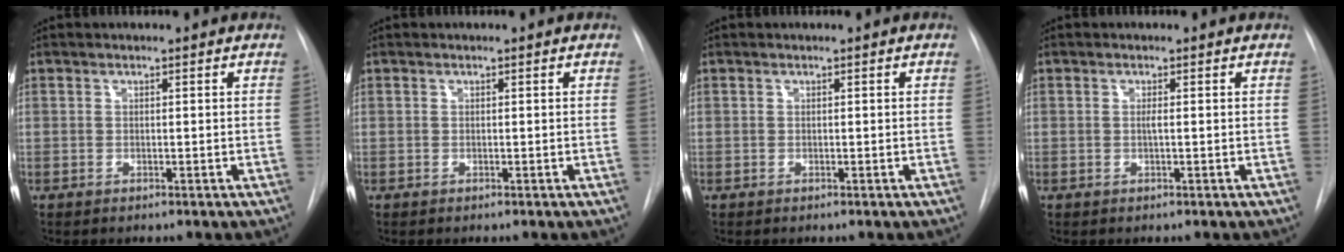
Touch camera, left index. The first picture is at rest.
{"total": 0.0}
{"total": 0.0}
{"total": 0.7, "force": [0.0, 0.0, 0.7], "torque": [-0.016, 0.000, -0.004]}